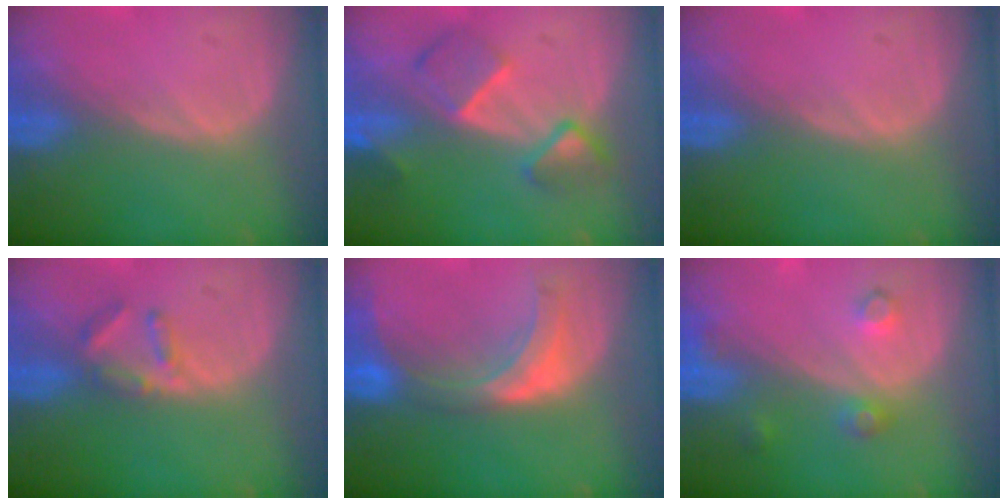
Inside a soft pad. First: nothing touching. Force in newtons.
{"total": 6.2, "press": 6.1, "slide": 0.3}
{"total": 0.0}
{"total": 3.0, "press": 3.0, "slide": 0.4}
{"total": 7.6, "press": 6.9, "slide": 3.2}
{"total": 3.7, "press": 3.4, "slide": 1.5}